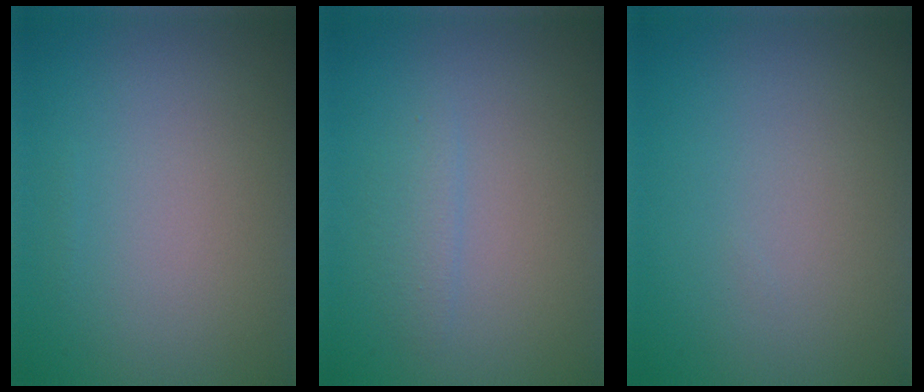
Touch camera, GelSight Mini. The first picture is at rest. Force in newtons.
{"total": 1.2, "press": 1.2, "slide": 0.1}
{"total": 0.0}